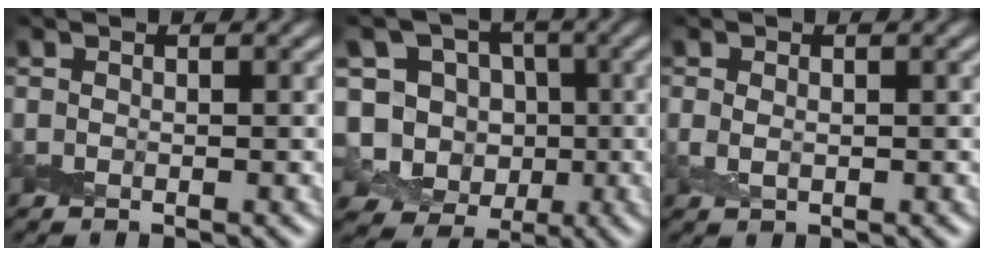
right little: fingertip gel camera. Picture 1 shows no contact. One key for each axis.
{"total": 10.4, "fx": -1.5, "fy": 9.5, "fz": 3.9, "tx": -0.081, "ty": 0.018, "tz": -0.049}
{"total": 1.3, "fx": 0.0, "fy": 0.9, "fz": 0.9, "tx": -0.024, "ty": -0.003, "tz": 0.001}